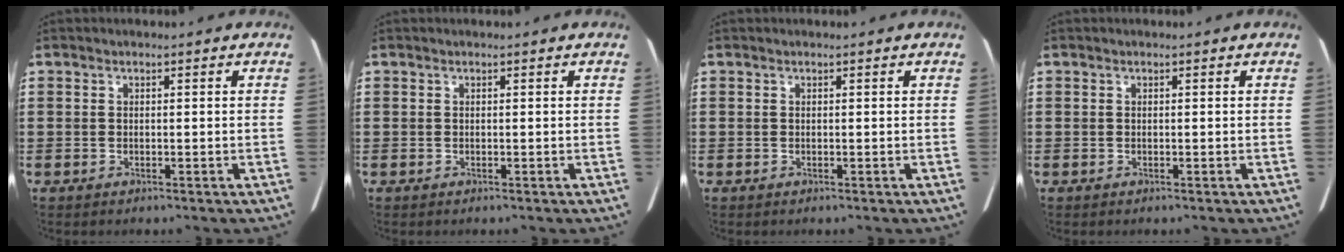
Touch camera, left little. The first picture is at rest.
{"total": 0.0}
{"total": 0.0}
{"total": 0.0}